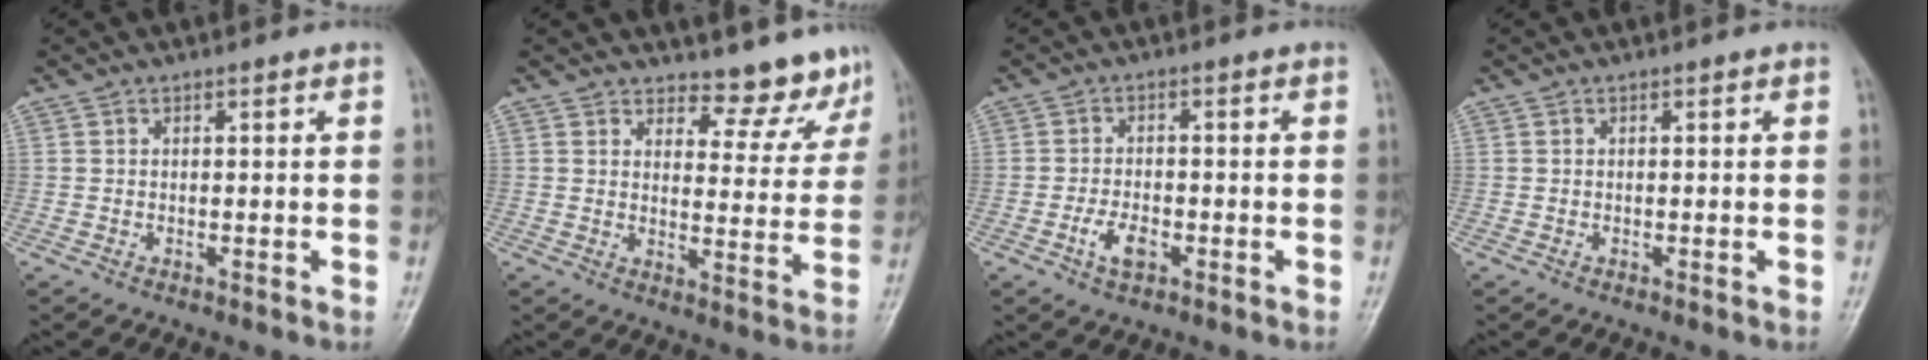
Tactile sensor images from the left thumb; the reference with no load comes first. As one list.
[{"total": 8.7, "force": [8.1, 3.0, 0.8], "torque": [0.027, -0.072, 0.094]}, {"total": 4.0, "force": [-1.9, 2.1, 2.8], "torque": [-0.054, 0.009, -0.033]}, {"total": 0.0}]